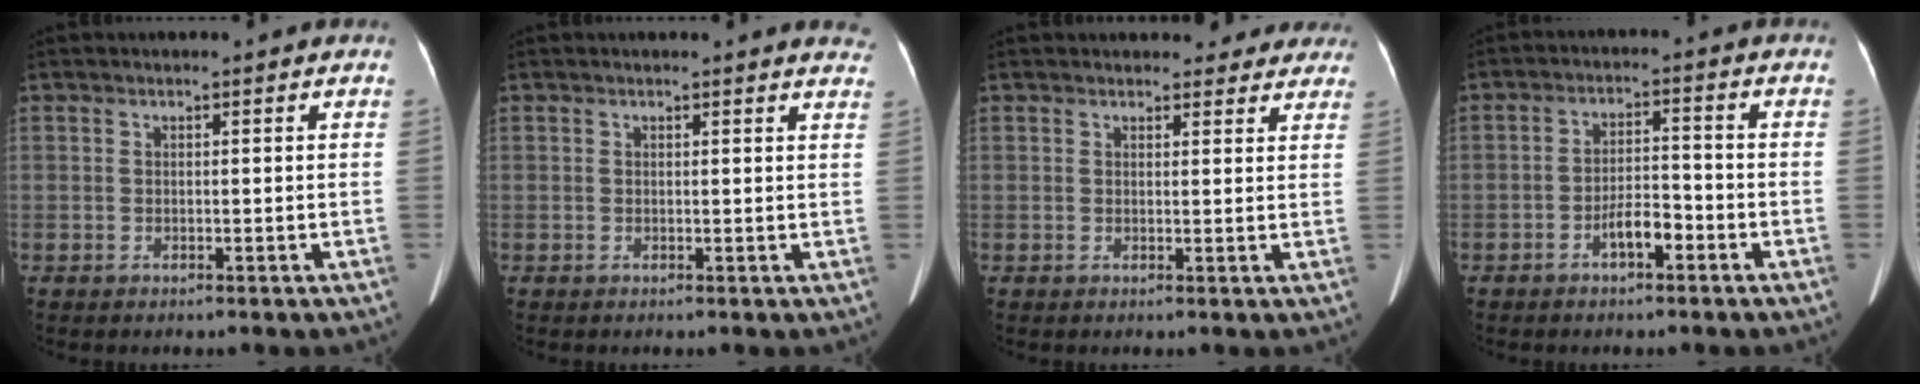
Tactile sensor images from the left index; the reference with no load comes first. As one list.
[{"total": 4.3, "force": [4.2, 0.7, 0.5], "torque": [0.004, -0.015, 0.018]}, {"total": 7.4, "force": [6.7, 2.9, 1.2], "torque": [0.019, 0.005, 0.058]}, {"total": 4.4, "force": [-2.5, 1.4, 3.4], "torque": [-0.063, 0.011, -0.045]}]